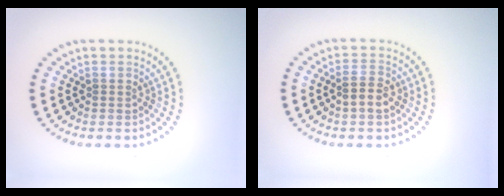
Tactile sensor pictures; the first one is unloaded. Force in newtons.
{"total": 2.2, "press": 2.2, "slide": 0.3}